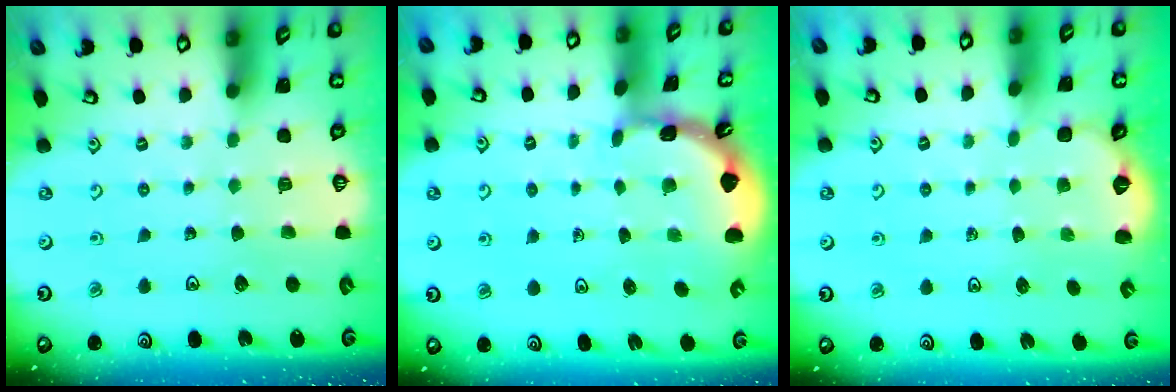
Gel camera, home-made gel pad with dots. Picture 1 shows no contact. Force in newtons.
{"total": 1.8, "press": 1.8, "slide": 0.2}
{"total": 1.6, "press": 0.7, "slide": 1.5}